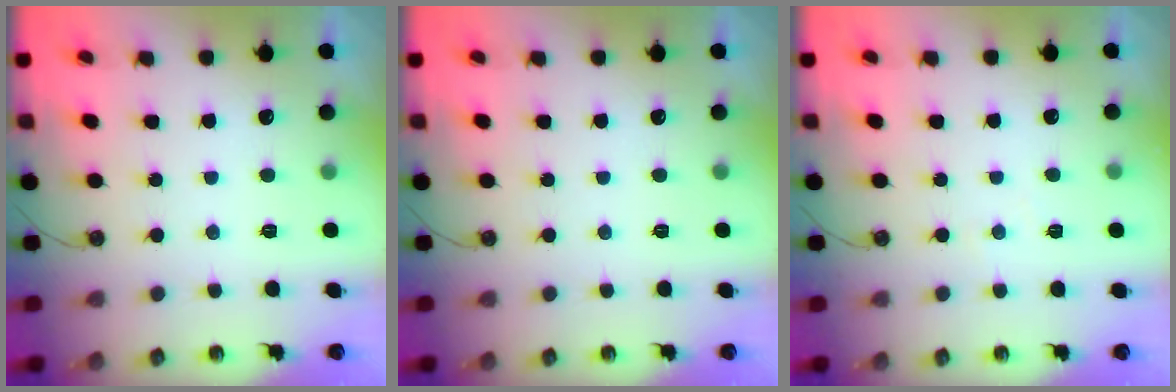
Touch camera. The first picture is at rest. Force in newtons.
{"total": 0.0}
{"total": 2.7, "press": 2.7, "slide": 0.4}